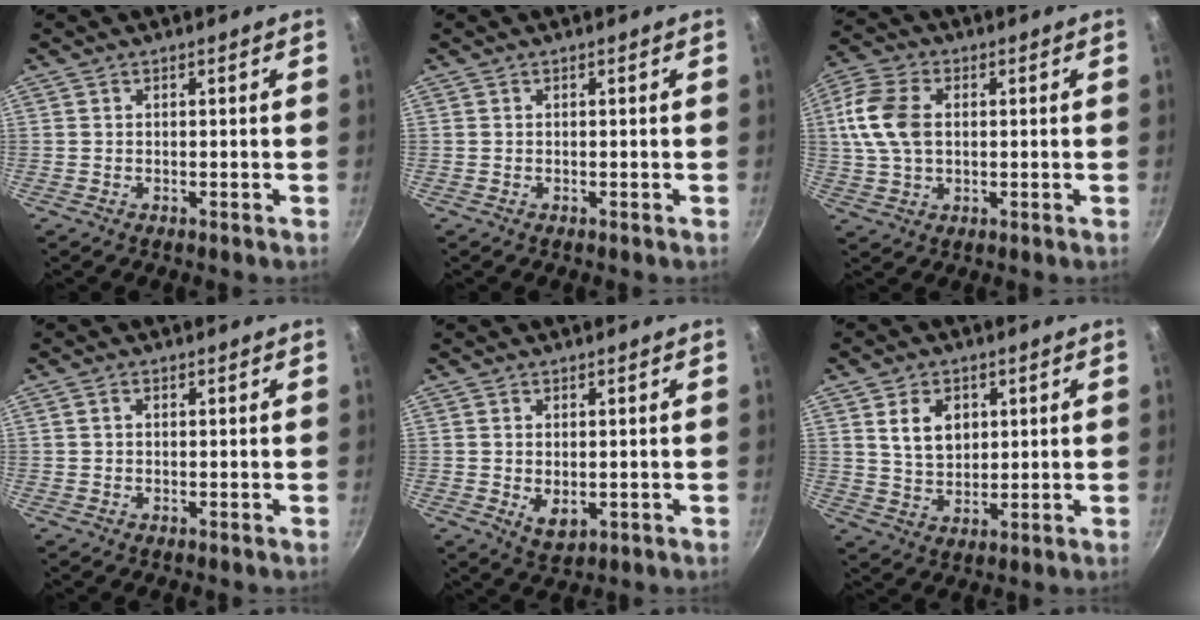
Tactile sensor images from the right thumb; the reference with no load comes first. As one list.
[{"total": 0.0}, {"total": 10.9, "force": [1.5, 7.2, 8.1], "torque": [-0.158, 0.012, 0.020]}, {"total": 1.2, "force": [0.3, 0.9, 0.7], "torque": [-0.012, 0.006, 0.004]}, {"total": 4.3, "force": [-0.3, 2.7, 3.4], "torque": [-0.055, -0.014, 0.003]}, {"total": 7.7, "force": [2.4, 5.5, 4.8], "torque": [-0.063, -0.014, 0.048]}]